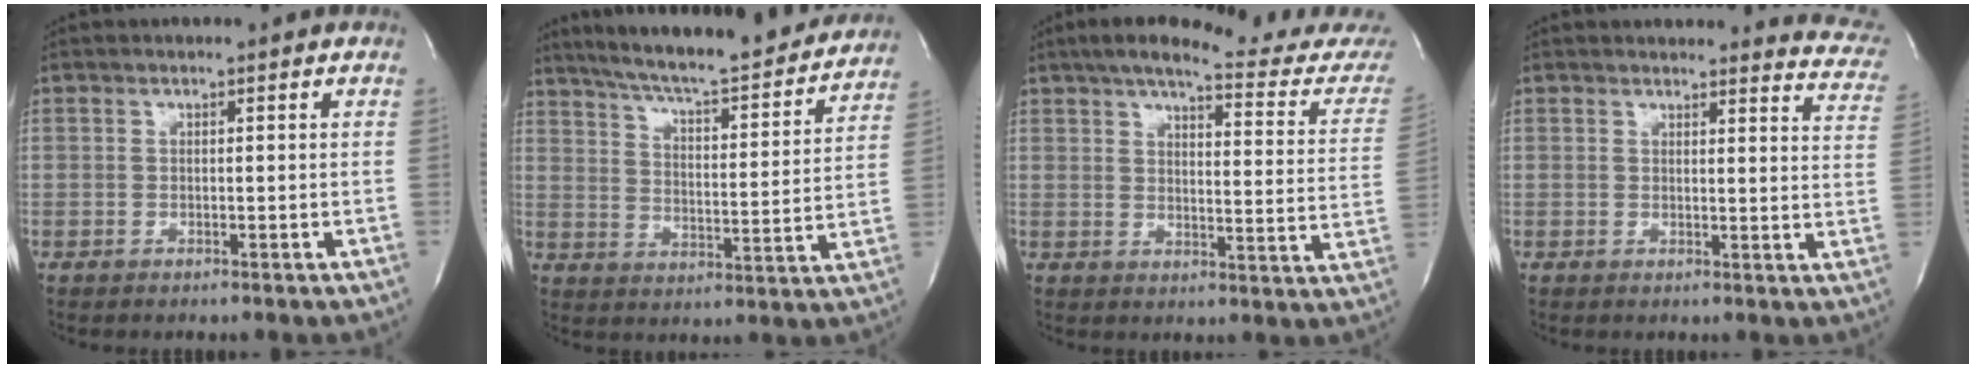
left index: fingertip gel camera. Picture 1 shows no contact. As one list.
[{"total": 22.7, "force": [20.5, 2.7, 9.4], "torque": [-0.151, -0.024, 0.277]}, {"total": 21.0, "force": [18.8, 1.7, 9.1], "torque": [-0.123, -0.049, 0.226]}, {"total": 13.9, "force": [13.4, 2.8, 2.2], "torque": [0.016, -0.066, 0.108]}]